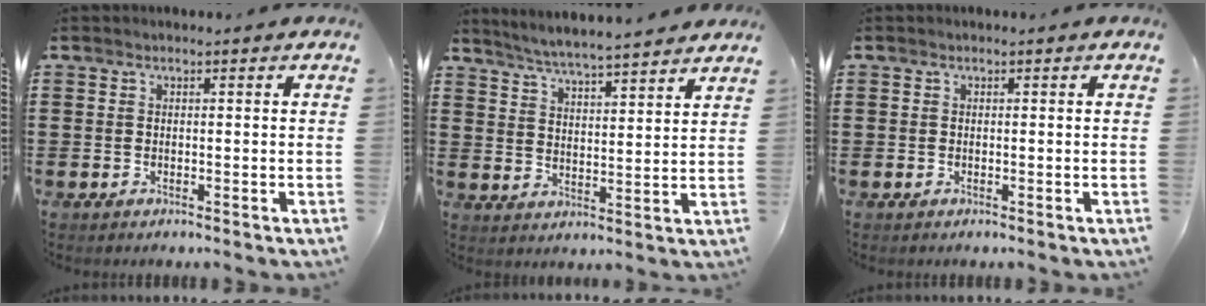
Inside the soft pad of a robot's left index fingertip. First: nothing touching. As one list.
[{"total": 4.9, "force": [4.8, -0.7, 1.0], "torque": [-0.039, -0.031, 0.082]}, {"total": 0.0}]